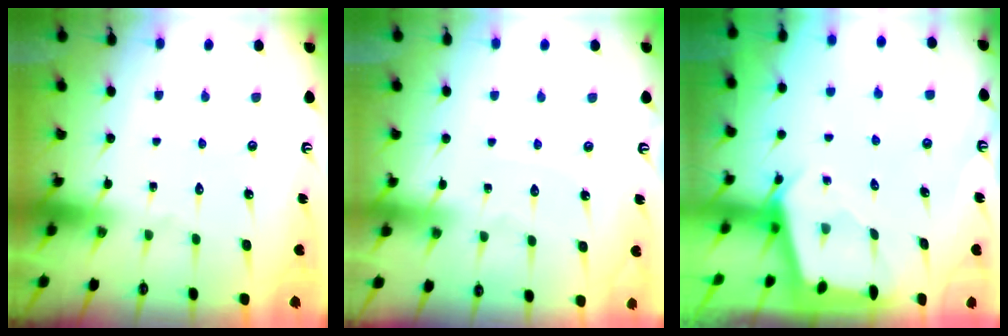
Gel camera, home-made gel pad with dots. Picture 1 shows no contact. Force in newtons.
{"total": 2.2, "press": 2.2, "slide": 0.3}
{"total": 2.4, "press": 2.4, "slide": 0.3}